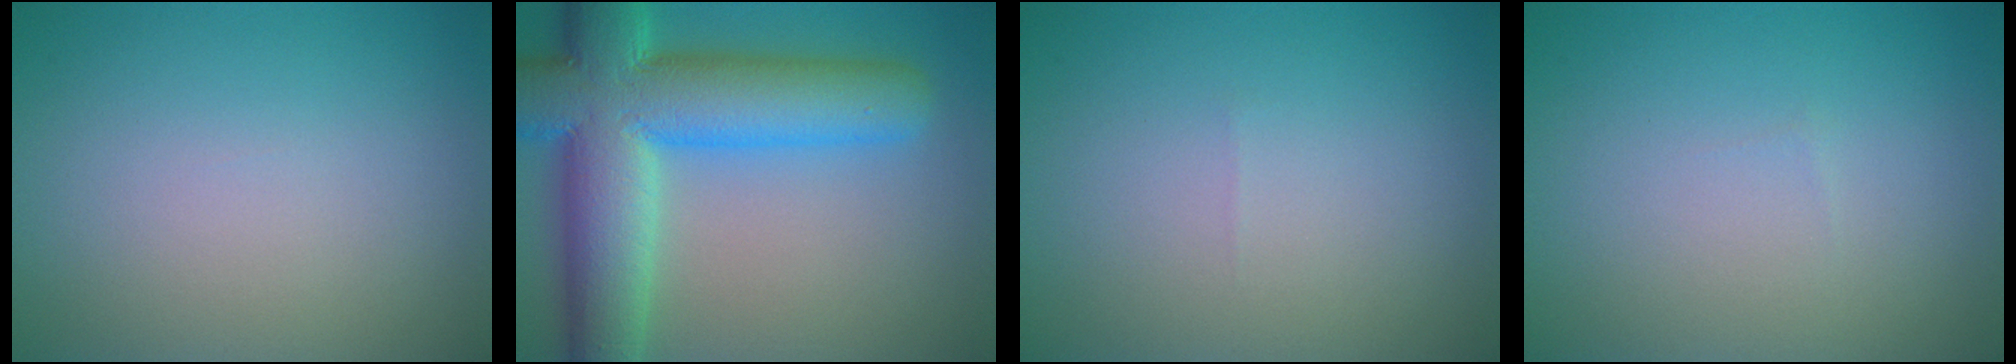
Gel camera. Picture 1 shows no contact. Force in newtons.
{"total": 12.8, "press": 12.8, "slide": 0.5}
{"total": 0.0}
{"total": 0.0}